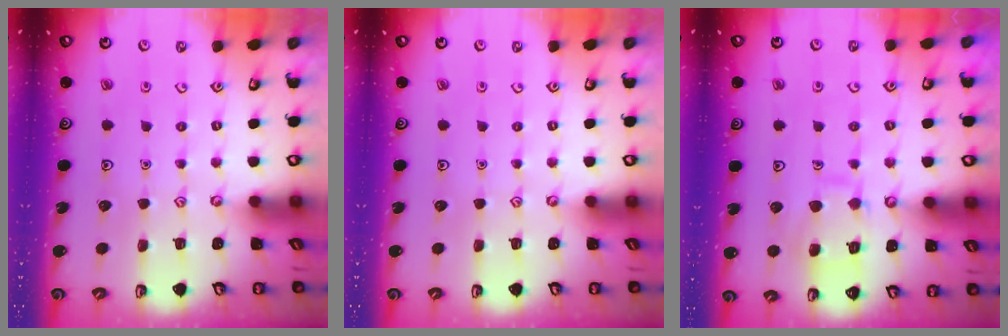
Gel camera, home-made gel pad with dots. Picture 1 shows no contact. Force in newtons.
{"total": 0.0}
{"total": 9.5, "press": 9.5, "slide": 0.9}